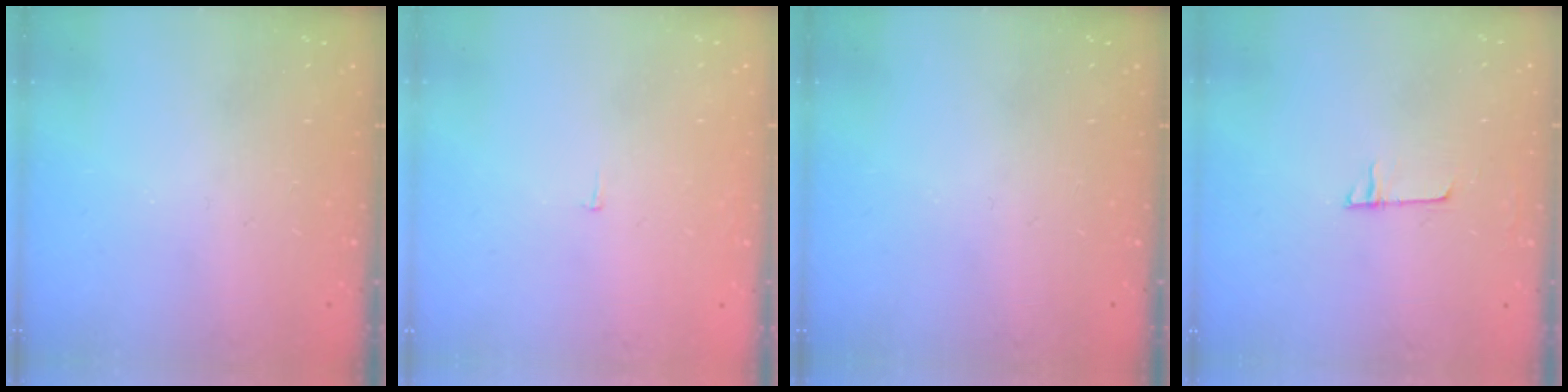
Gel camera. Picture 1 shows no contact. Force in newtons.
{"total": 2.2, "press": 2.2, "slide": 0.1}
{"total": 0.0}
{"total": 4.4, "press": 4.4, "slide": 0.5}